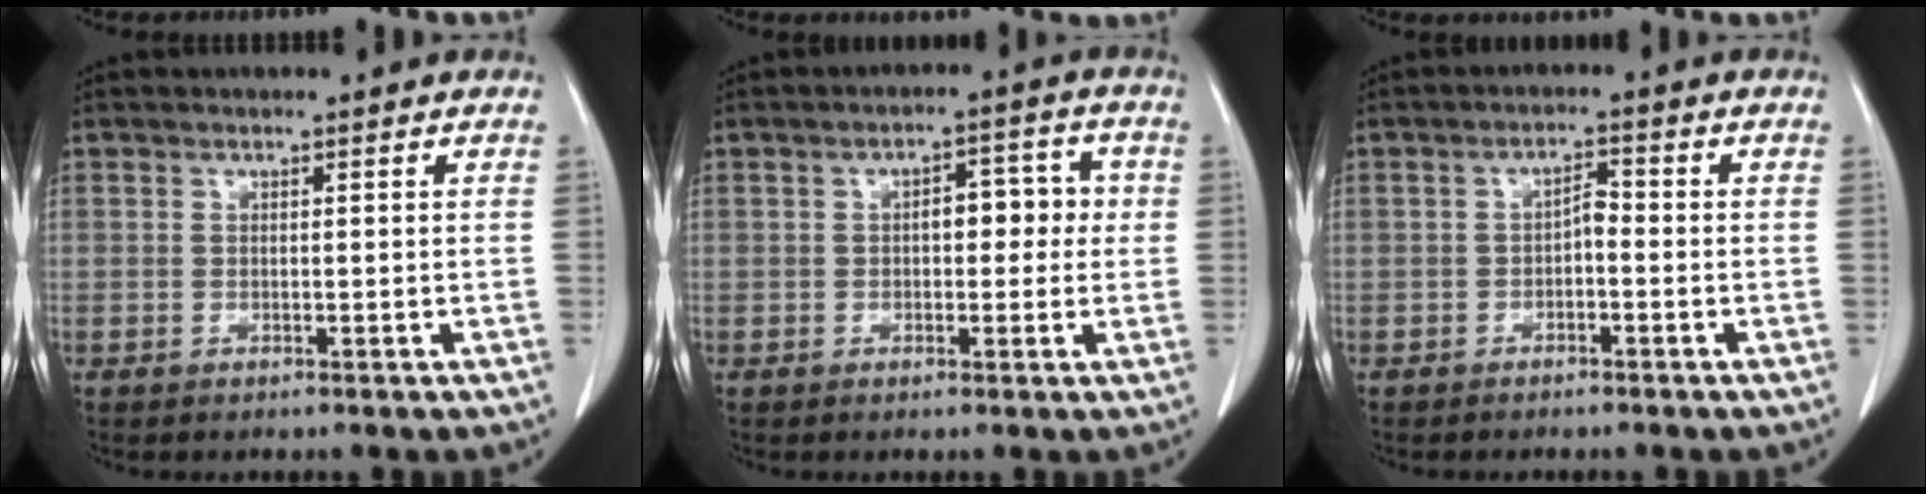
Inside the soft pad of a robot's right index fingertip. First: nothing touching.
{"total": 5.6, "force": [0.4, 2.7, 4.9], "torque": [-0.063, 0.028, 0.003]}
{"total": 2.3, "force": [-0.8, 0.8, 2.0], "torque": [-0.031, 0.007, -0.014]}